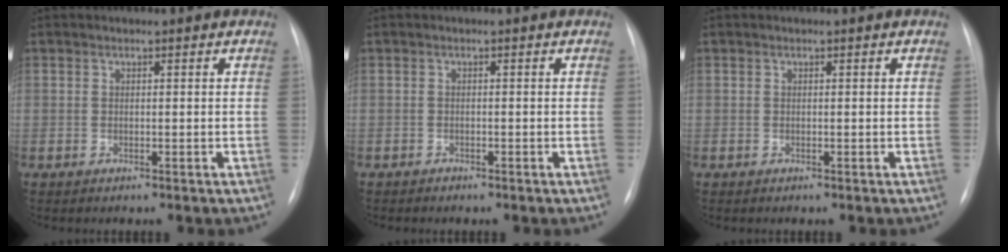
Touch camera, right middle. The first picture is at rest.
{"total": 0.6, "force": [-0.5, 0.3, 0.0], "torque": [-0.006, 0.000, -0.011]}
{"total": 0.0}